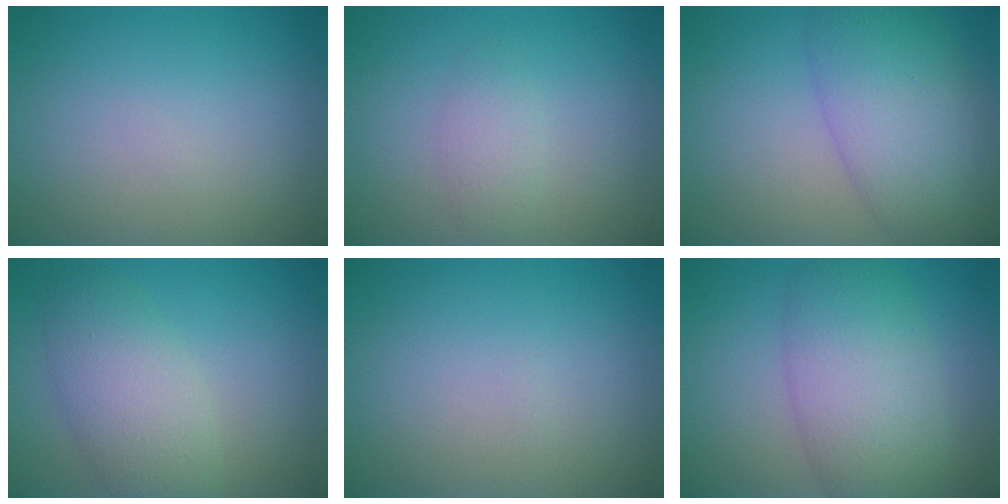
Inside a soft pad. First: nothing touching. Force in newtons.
{"total": 1.6, "press": 1.6, "slide": 0.2}
{"total": 7.9, "press": 7.9, "slide": 0.2}
{"total": 3.7, "press": 3.7, "slide": 0.3}
{"total": 0.0}
{"total": 6.9, "press": 6.9, "slide": 0.5}